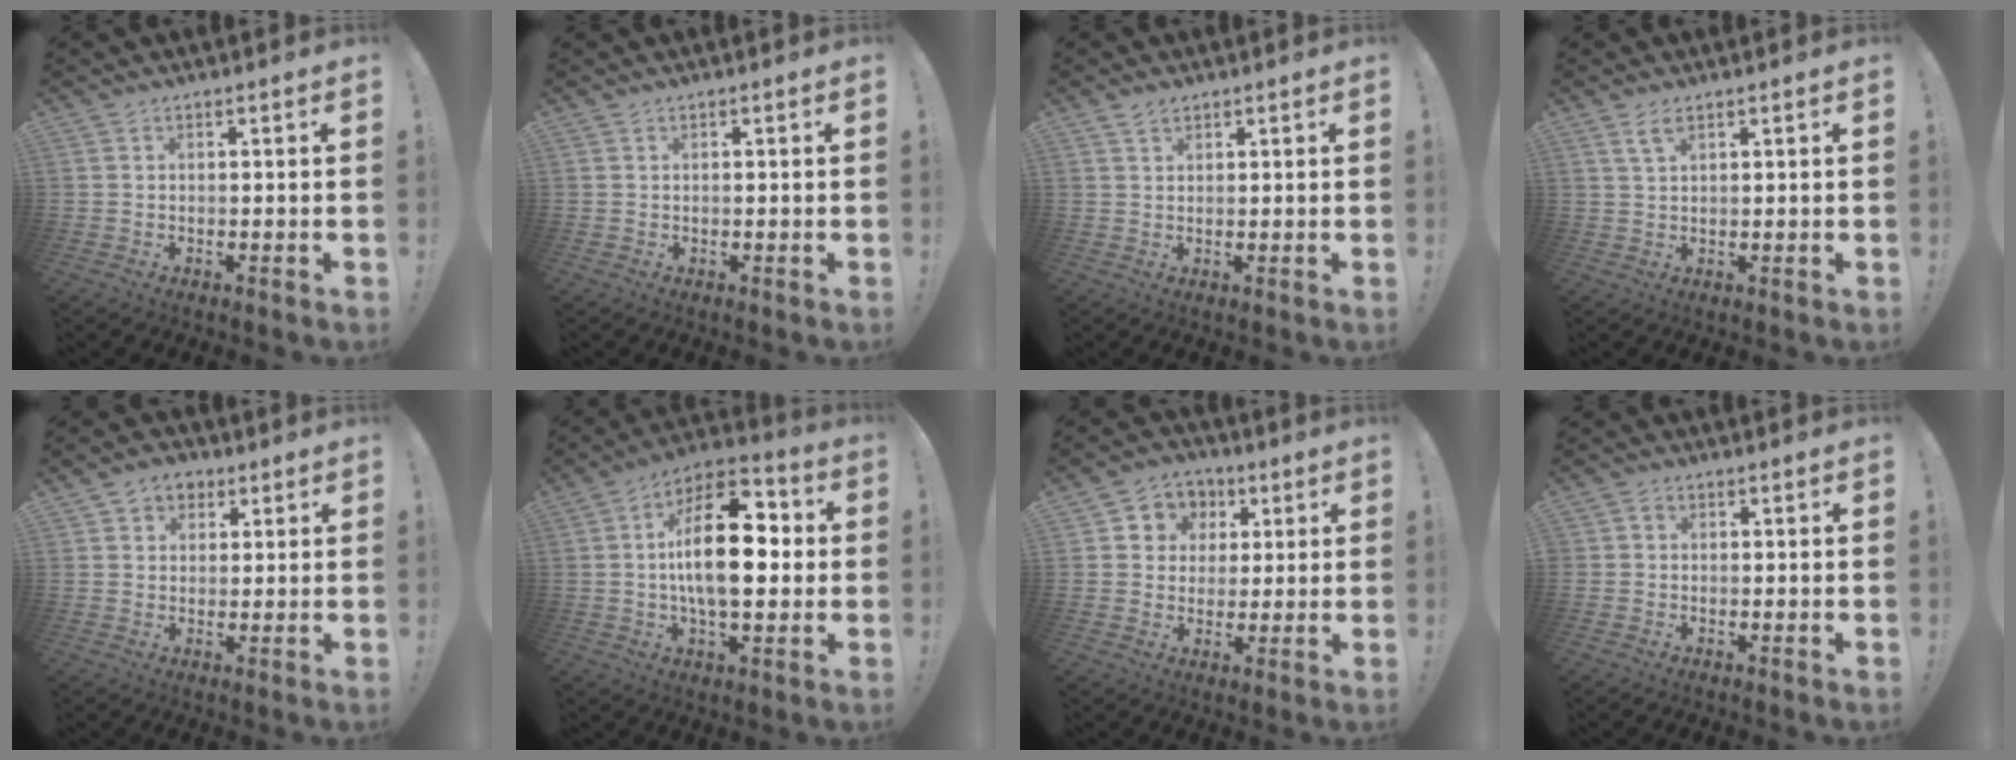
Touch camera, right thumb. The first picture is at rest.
{"total": 0.0}
{"total": 2.2, "force": [1.8, 1.0, 1.0], "torque": [-0.021, -0.004, 0.033]}
{"total": 3.1, "force": [1.8, 0.9, 2.4], "torque": [-0.049, -0.002, 0.033]}
{"total": 5.5, "force": [2.4, 4.6, 1.7], "torque": [-0.021, -0.008, 0.046]}
{"total": 20.7, "force": [0.7, 10.0, 18.2], "torque": [-0.297, 0.001, 0.003]}
{"total": 7.5, "force": [0.9, 7.2, 1.8], "torque": [-0.018, -0.004, 0.022]}
{"total": 1.3, "force": [-0.2, 1.1, 0.6], "torque": [-0.010, 0.004, -0.005]}